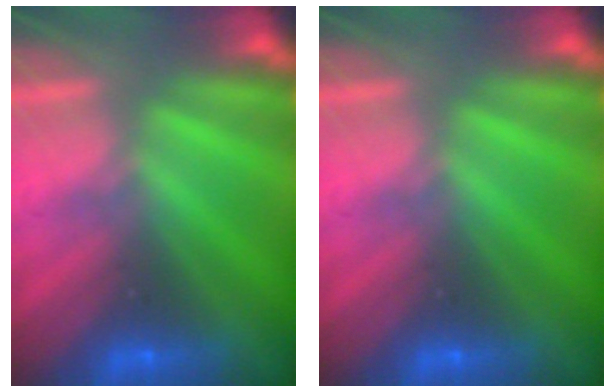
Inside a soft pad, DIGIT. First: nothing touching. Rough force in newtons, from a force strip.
{"total": 0.0}